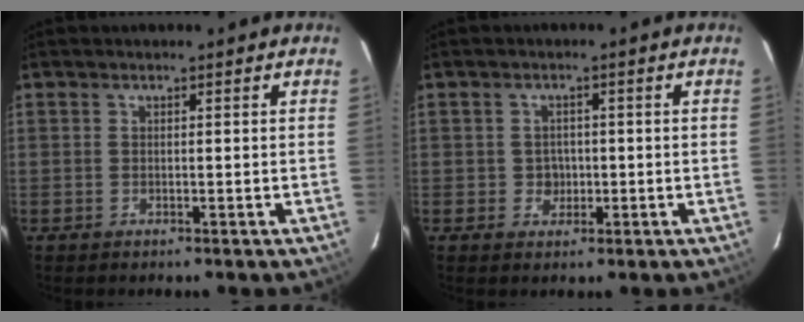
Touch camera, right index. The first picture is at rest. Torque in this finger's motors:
{"motor_torque": [0.25, 0.05, 0.02, 0.00]}